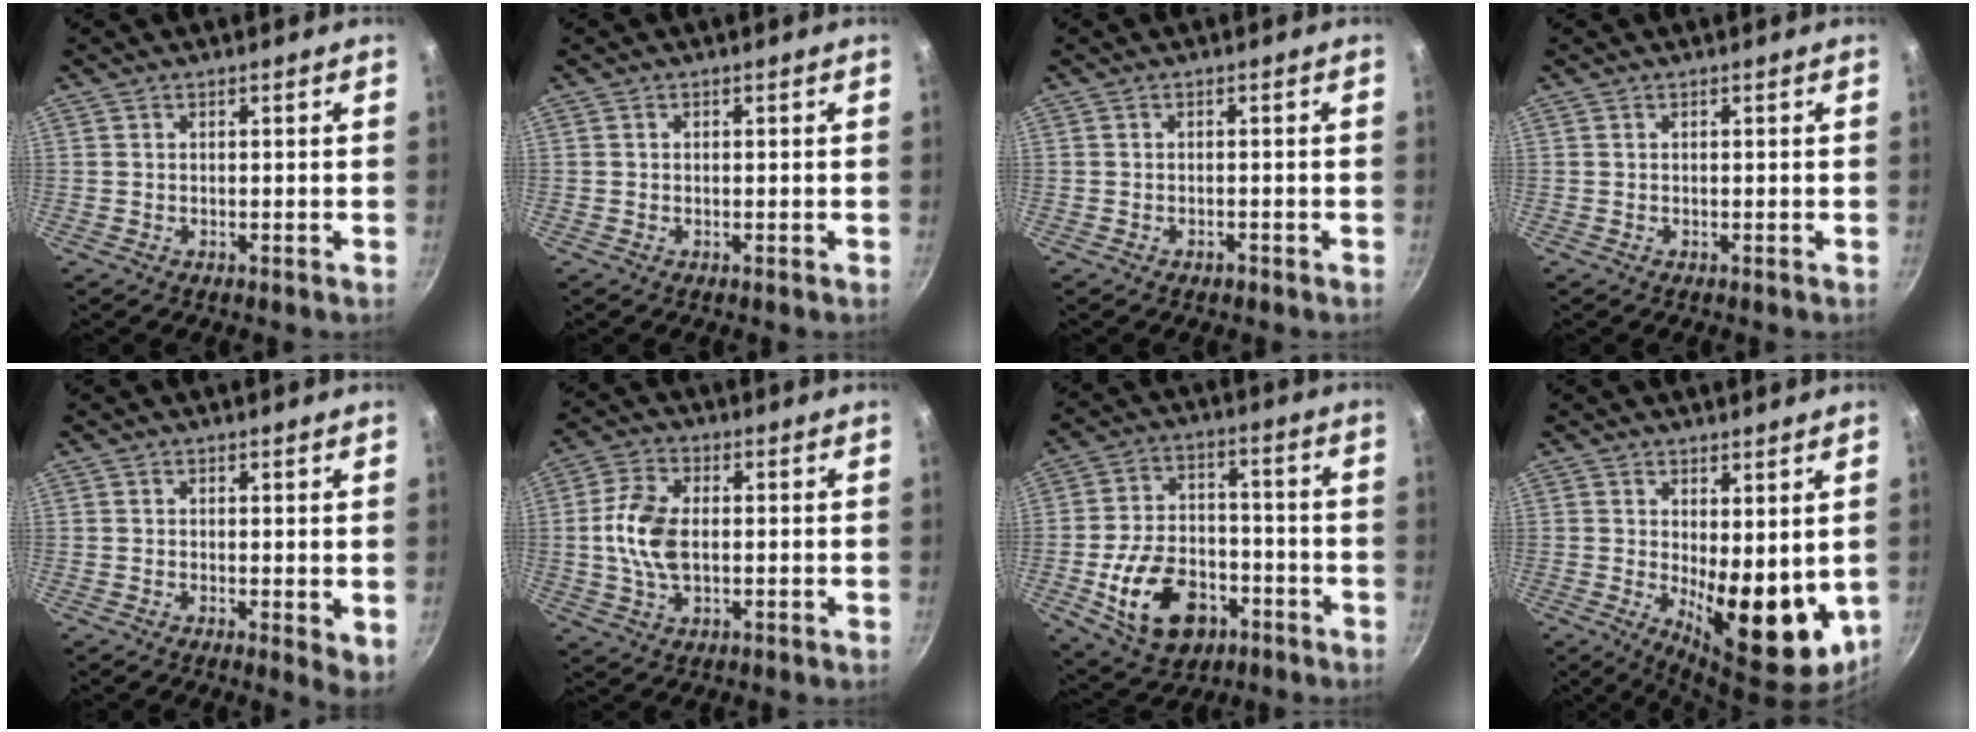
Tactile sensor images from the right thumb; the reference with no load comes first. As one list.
[{"total": 0.0}, {"total": 1.0, "force": [-0.7, 0.5, 0.4], "torque": [-0.008, 0.007, -0.009]}, {"total": 0.0}, {"total": 3.6, "force": [0.3, 1.6, 3.2], "torque": [-0.038, -0.010, 0.004]}, {"total": 9.3, "force": [0.0, 5.5, 7.5], "torque": [-0.148, 0.013, -0.004]}, {"total": 16.3, "force": [-6.2, 10.9, 10.4], "torque": [-0.161, 0.037, -0.094]}, {"total": 13.6, "force": [0.3, 6.0, 12.2], "torque": [-0.136, -0.030, 0.020]}]